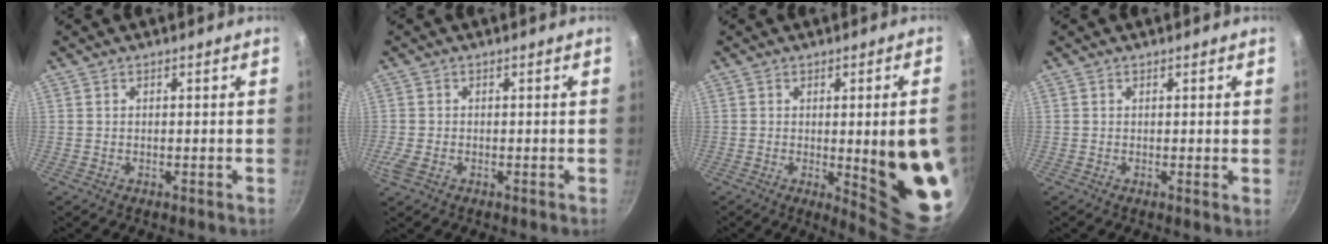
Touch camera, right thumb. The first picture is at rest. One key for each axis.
{"total": 2.5, "fx": -1.0, "fy": 1.6, "fz": 1.7, "tx": -0.038, "ty": -0.003, "tz": -0.022}
{"total": 15.7, "fx": -1.7, "fy": 3.3, "fz": 15.3, "tx": -0.170, "ty": -0.008, "tz": -0.012}
{"total": 0.8, "fx": 0.2, "fy": 0.1, "fz": 0.7, "tx": -0.010, "ty": -0.006, "tz": -0.001}